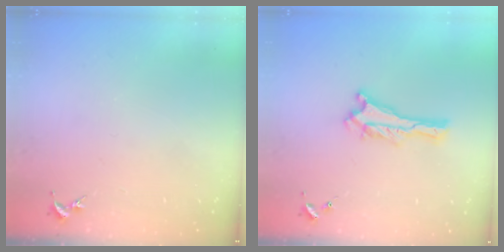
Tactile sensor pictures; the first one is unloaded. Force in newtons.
{"total": 0.0}